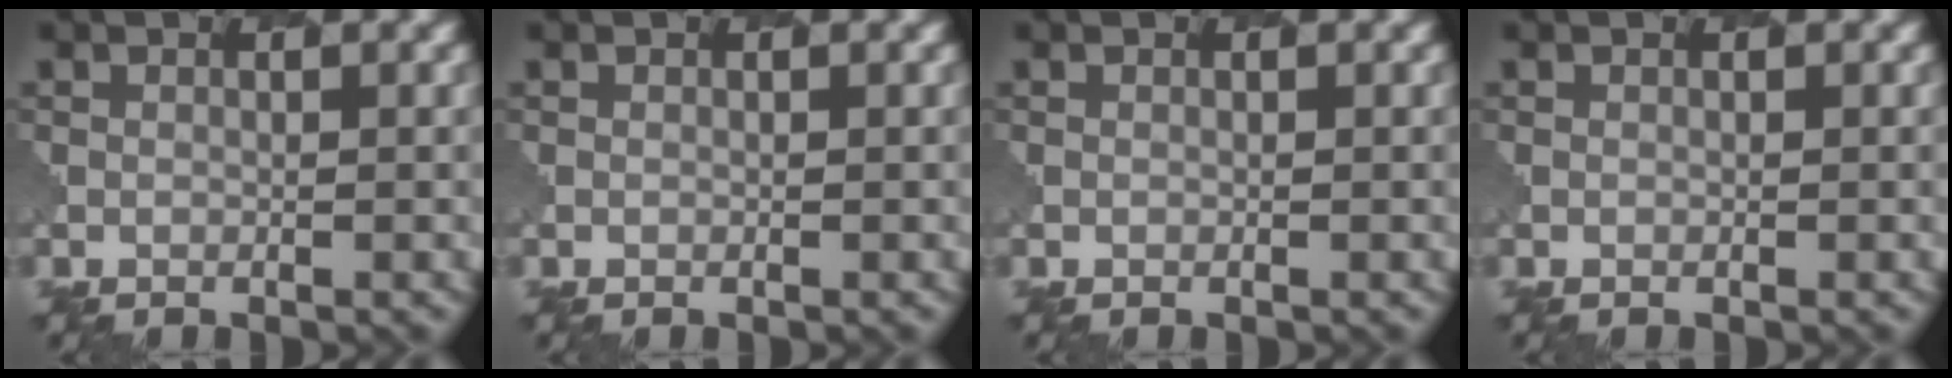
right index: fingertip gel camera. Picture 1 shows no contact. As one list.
[{"total": 0.0}, {"total": 0.0}, {"total": 0.0}]